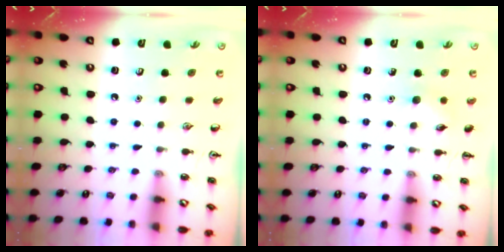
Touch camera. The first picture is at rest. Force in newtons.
{"total": 6.0, "press": 5.8, "slide": 1.6}